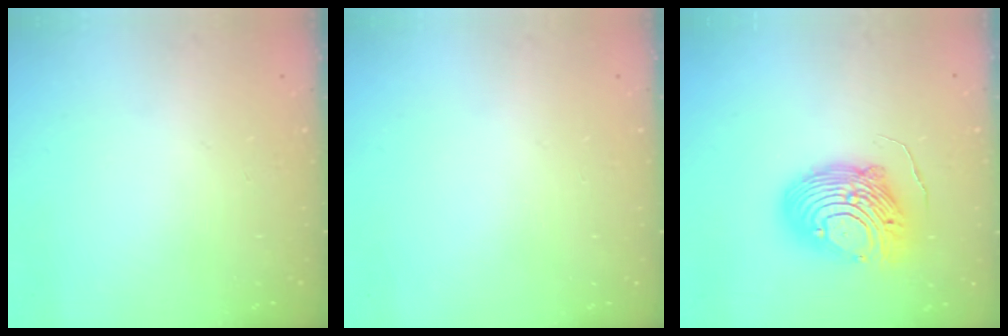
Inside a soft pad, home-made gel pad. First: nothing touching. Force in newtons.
{"total": 0.0}
{"total": 12.3, "press": 12.2, "slide": 1.2}